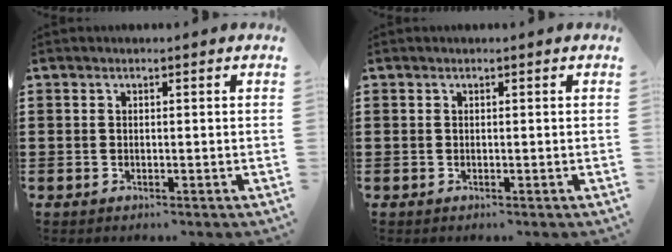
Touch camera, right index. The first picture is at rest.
{"total": 0.0}